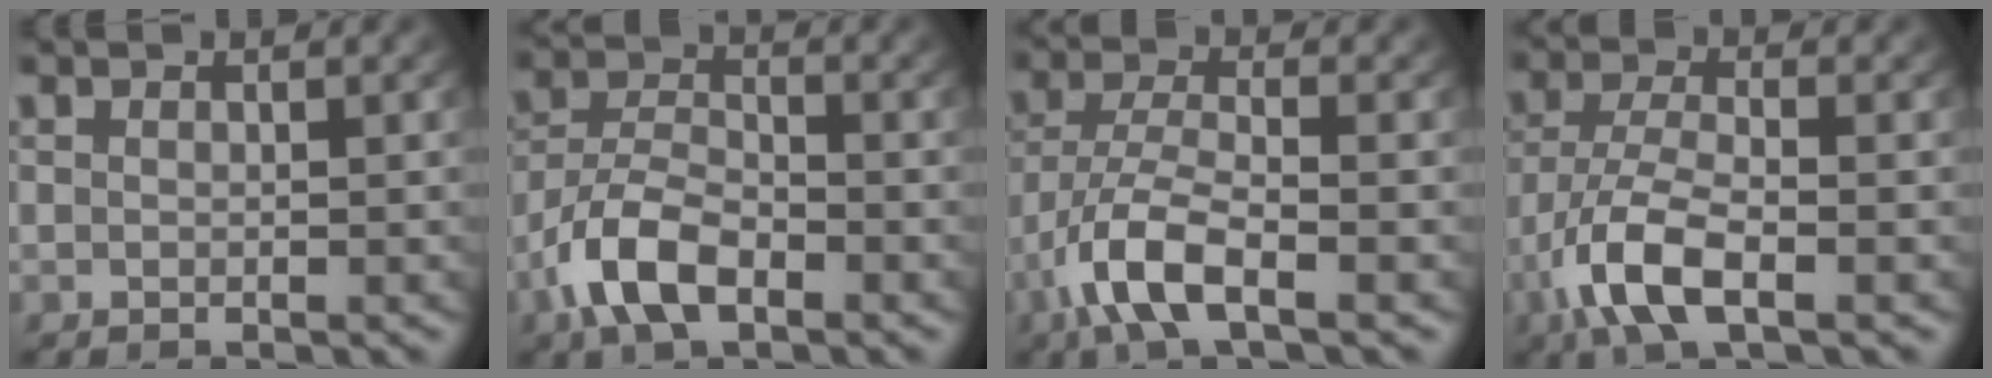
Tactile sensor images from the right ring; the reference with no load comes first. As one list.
[{"total": 5.2, "force": [-2.8, 2.6, 3.4], "torque": [-0.067, -0.013, -0.047]}, {"total": 5.0, "force": [-2.2, 1.8, 4.2], "torque": [-0.107, -0.025, -0.026]}, {"total": 5.4, "force": [-2.2, 2.2, 4.4], "torque": [-0.111, -0.026, -0.026]}]